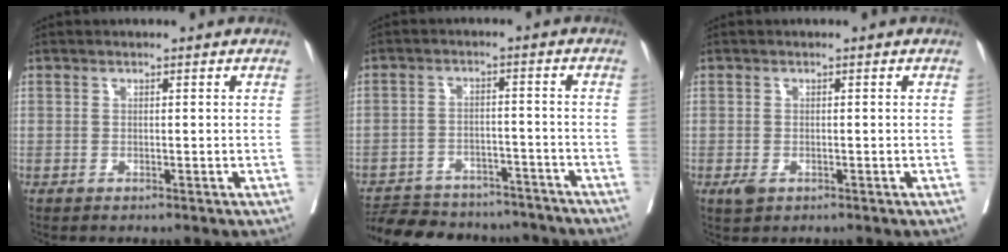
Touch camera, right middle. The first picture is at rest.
{"total": 17.7, "force": [-16.0, 5.8, 4.9], "torque": [-0.122, 0.006, -0.217]}
{"total": 1.6, "force": [-0.7, 0.9, 1.0], "torque": [-0.019, -0.001, -0.006]}